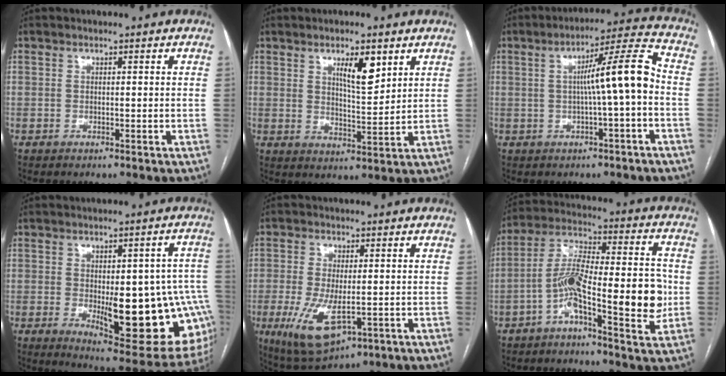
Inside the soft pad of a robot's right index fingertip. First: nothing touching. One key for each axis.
{"total": 6.4, "fx": 3.4, "fy": 1.6, "fz": 5.3, "tx": -0.089, "ty": -0.004, "tz": 0.058}
{"total": 9.7, "fx": -0.5, "fy": -0.3, "fz": 9.7, "tx": -0.147, "ty": 0.024, "tz": -0.009}
{"total": 20.2, "fx": -3.8, "fy": 7.2, "fz": 18.5, "tx": -0.154, "ty": 0.013, "tz": -0.023}
{"total": 9.5, "fx": -2.7, "fy": 3.7, "fz": 8.3, "tx": -0.162, "ty": -0.023, "tz": -0.033}
{"total": 15.0, "fx": -3.9, "fy": 3.2, "fz": 14.1, "tx": -0.244, "ty": 0.025, "tz": -0.064}